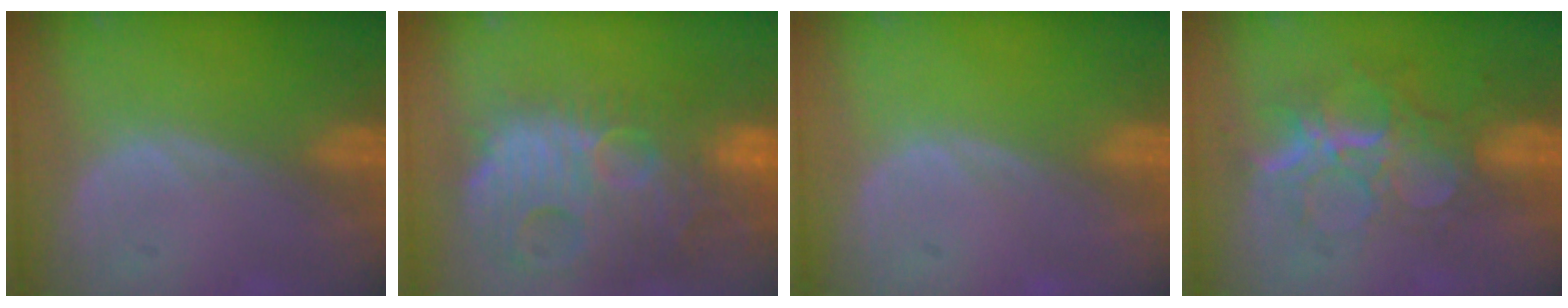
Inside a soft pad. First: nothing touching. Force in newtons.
{"total": 15.0, "press": 13.0, "slide": 7.4}
{"total": 0.0}
{"total": 9.1, "press": 7.7, "slide": 4.8}